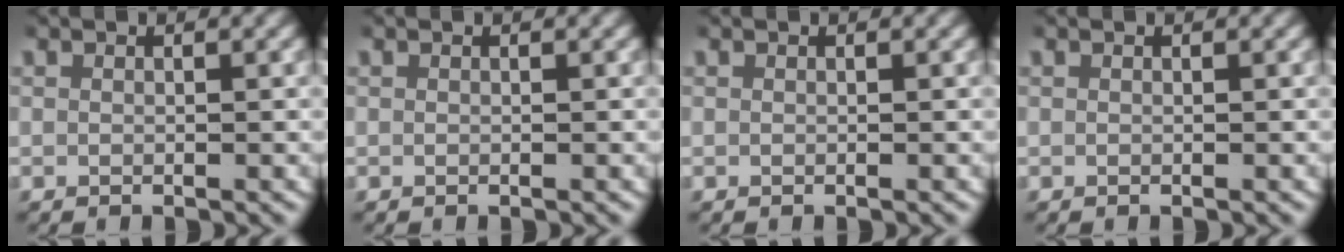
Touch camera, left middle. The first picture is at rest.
{"total": 0.0}
{"total": 0.0}
{"total": 0.0}